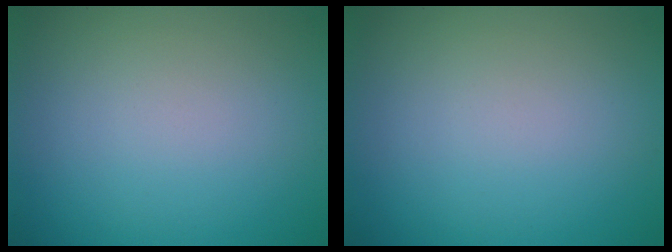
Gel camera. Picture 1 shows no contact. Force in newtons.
{"total": 0.0}